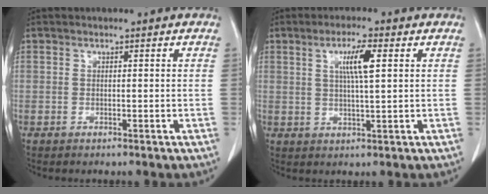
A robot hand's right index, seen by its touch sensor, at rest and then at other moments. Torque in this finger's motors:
{"motor_torque": [0.36, 0.05, 0.13, 0.08]}